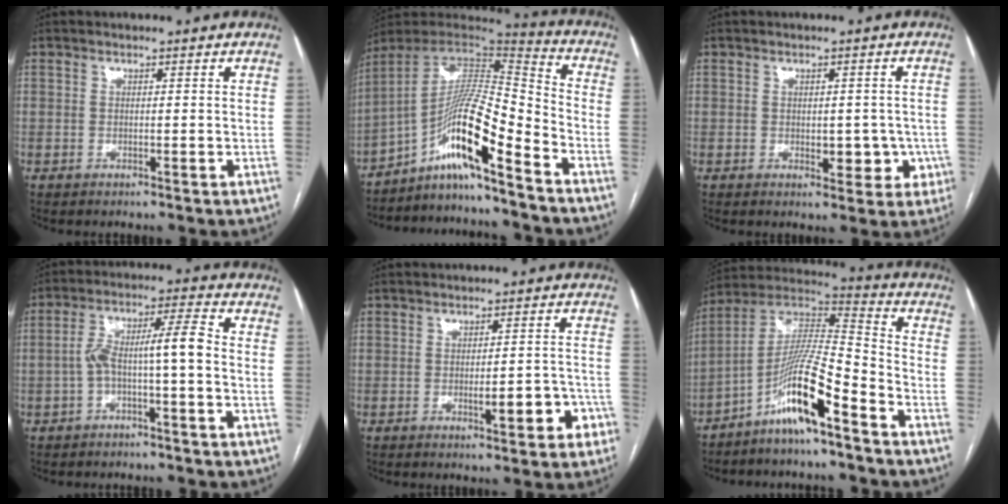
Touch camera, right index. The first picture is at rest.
{"total": 14.4, "force": [-8.7, 0.4, 11.5], "torque": [-0.208, 0.016, -0.154]}
{"total": 5.3, "force": [-1.0, 3.3, 4.1], "torque": [-0.032, 0.009, -0.005]}
{"total": 7.5, "force": [-1.6, 0.7, 7.3], "torque": [-0.134, 0.036, -0.026]}
{"total": 6.4, "force": [-2.7, 1.7, 5.6], "torque": [-0.066, 0.015, -0.029]}
{"total": 13.3, "force": [-8.0, 0.8, 10.5], "torque": [-0.206, 0.008, -0.154]}